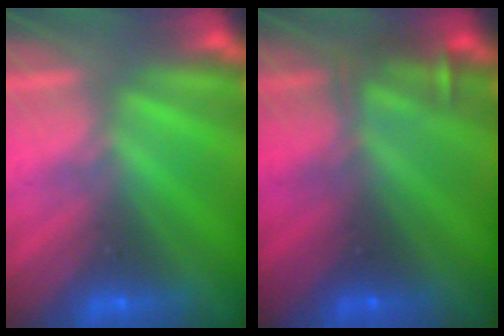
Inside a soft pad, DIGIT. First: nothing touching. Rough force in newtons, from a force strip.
{"total": 3.2}